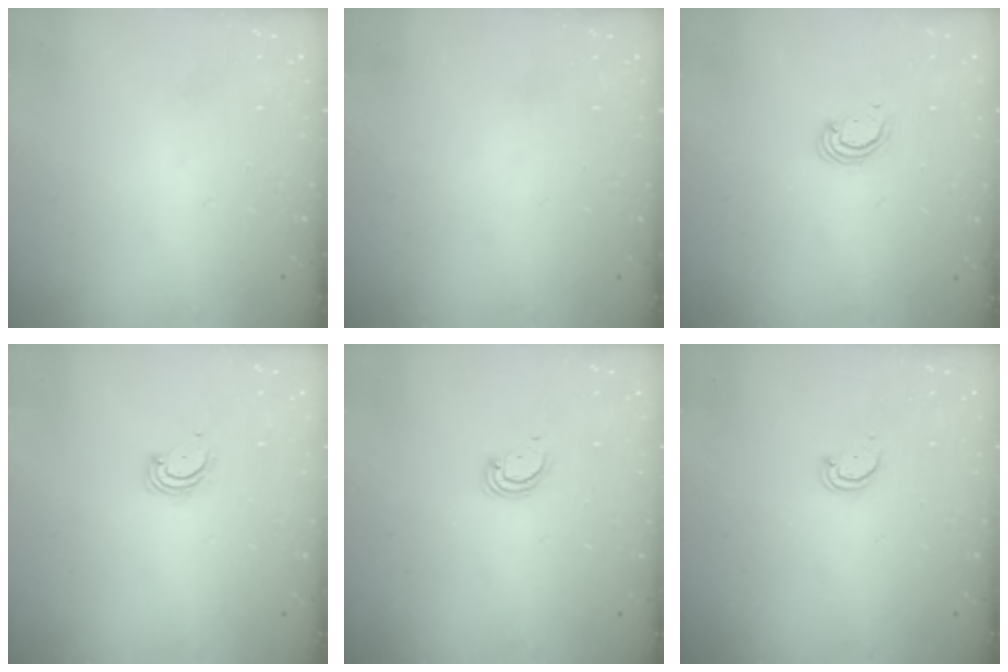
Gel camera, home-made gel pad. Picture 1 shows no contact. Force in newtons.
{"total": 0.0}
{"total": 2.5, "press": 2.5, "slide": 0.2}
{"total": 2.8, "press": 2.8, "slide": 0.3}
{"total": 2.9, "press": 2.8, "slide": 0.2}
{"total": 2.1, "press": 2.1, "slide": 0.2}